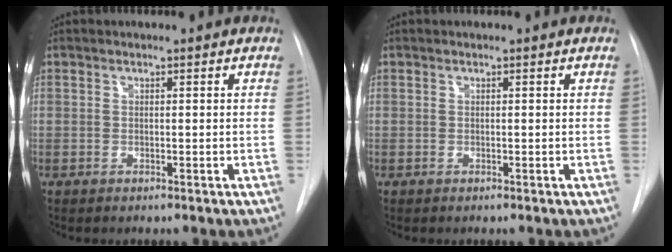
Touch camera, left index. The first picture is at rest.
{"total": 0.0}